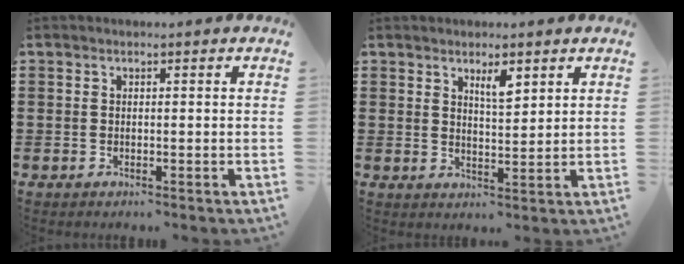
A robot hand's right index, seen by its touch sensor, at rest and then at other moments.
{"total": 3.4, "force": [2.4, 1.0, 2.2], "torque": [-0.032, -0.002, 0.038]}